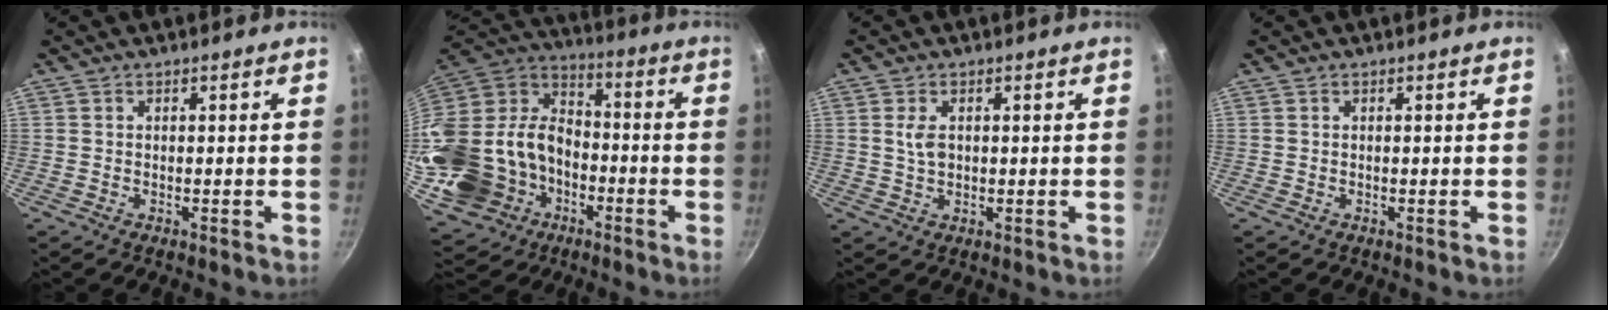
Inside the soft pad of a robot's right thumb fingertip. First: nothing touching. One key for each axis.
{"total": 28.9, "fx": -8.9, "fy": 22.2, "fz": 16.1, "tx": -0.321, "ty": 0.058, "tz": -0.146}
{"total": 3.2, "fx": 0.6, "fy": 2.0, "fz": 2.4, "tx": -0.038, "ty": -0.001, "tz": 0.013}
{"total": 0.0}